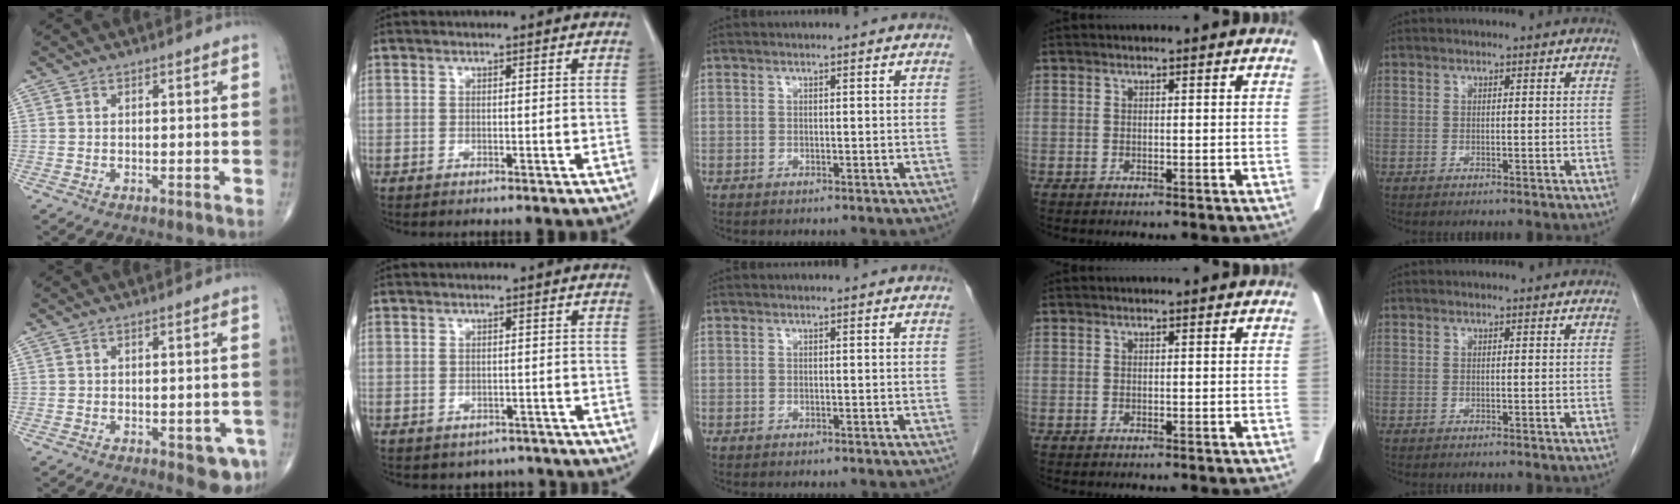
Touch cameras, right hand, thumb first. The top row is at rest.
{"thumb": {"total": 5.0, "force": [-2.1, 2.3, 3.9], "torque": [-0.024, 0.003, -0.022]}, "index": {"total": 3.3, "force": [-2.4, 2.2, 0.2], "torque": [0.005, 0.009, -0.030]}}